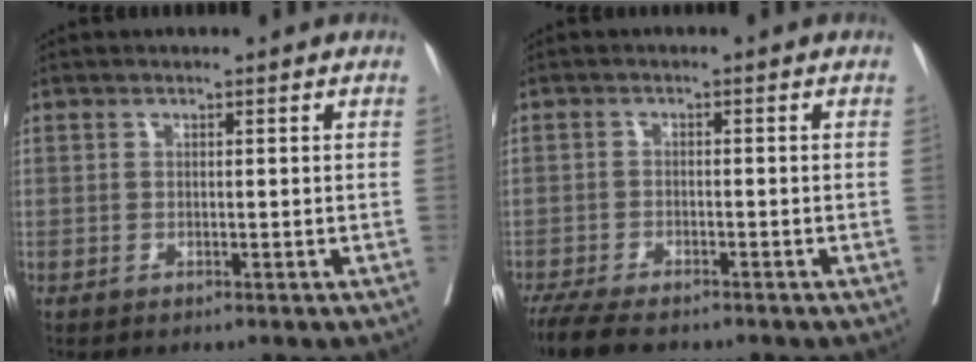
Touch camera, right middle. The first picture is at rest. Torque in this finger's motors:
{"motor_torque": [0.60, -0.59, 0.07, 0.02]}